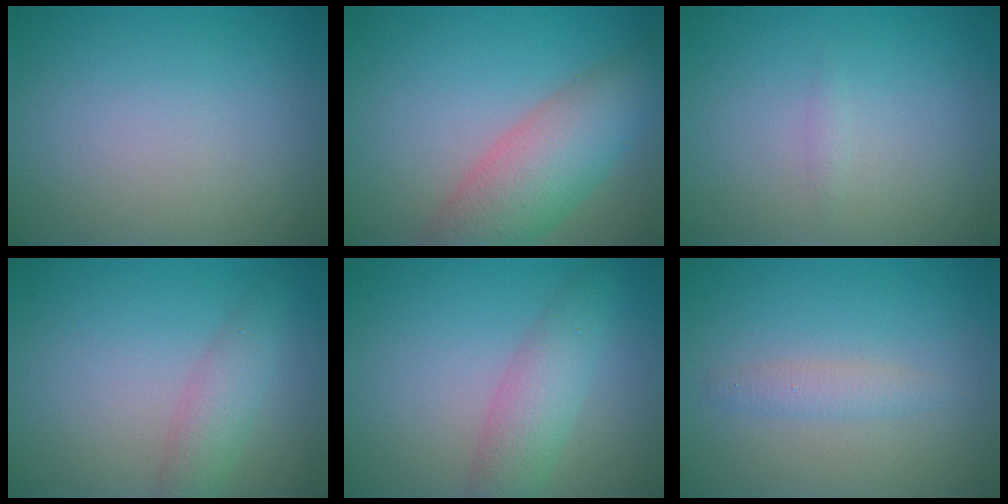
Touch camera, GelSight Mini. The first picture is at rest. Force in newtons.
{"total": 7.0, "press": 7.0, "slide": 0.3}
{"total": 0.6, "press": 0.6, "slide": 0.0}
{"total": 2.6, "press": 2.6, "slide": 0.0}
{"total": 3.7, "press": 3.7, "slide": 0.0}
{"total": 1.5, "press": 1.5, "slide": 0.0}